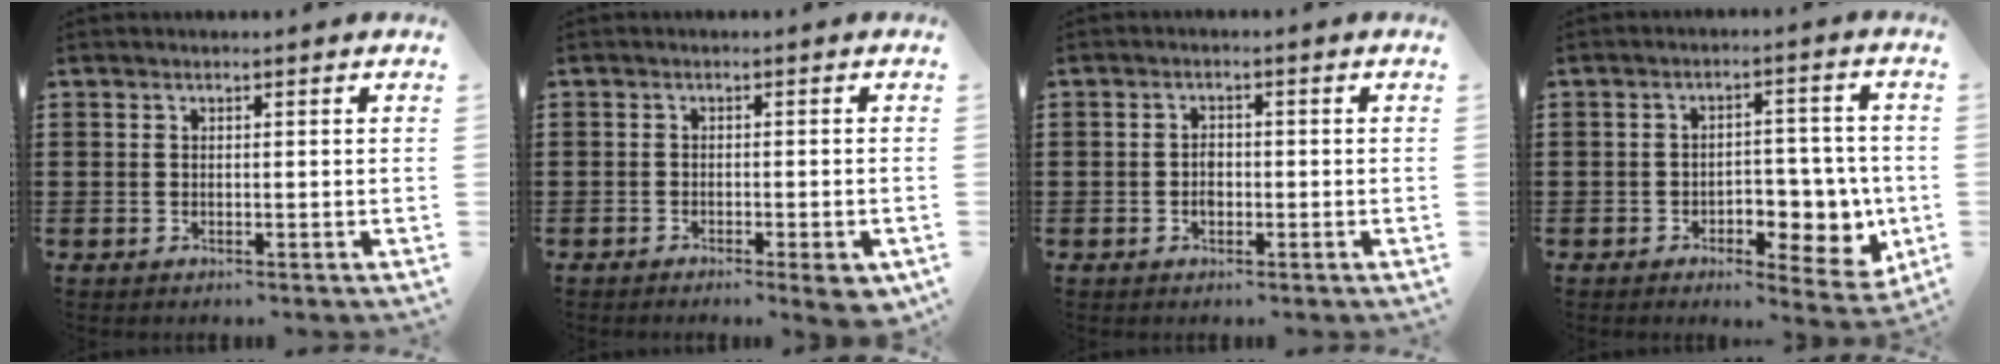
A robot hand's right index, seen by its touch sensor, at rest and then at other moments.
{"total": 2.2, "force": [-1.7, 0.4, 1.5], "torque": [-0.023, -0.001, -0.028]}
{"total": 2.0, "force": [-0.6, 1.3, 1.4], "torque": [-0.027, 0.004, -0.012]}
{"total": 6.5, "force": [-1.7, 4.4, 4.5], "torque": [-0.056, 0.006, -0.032]}